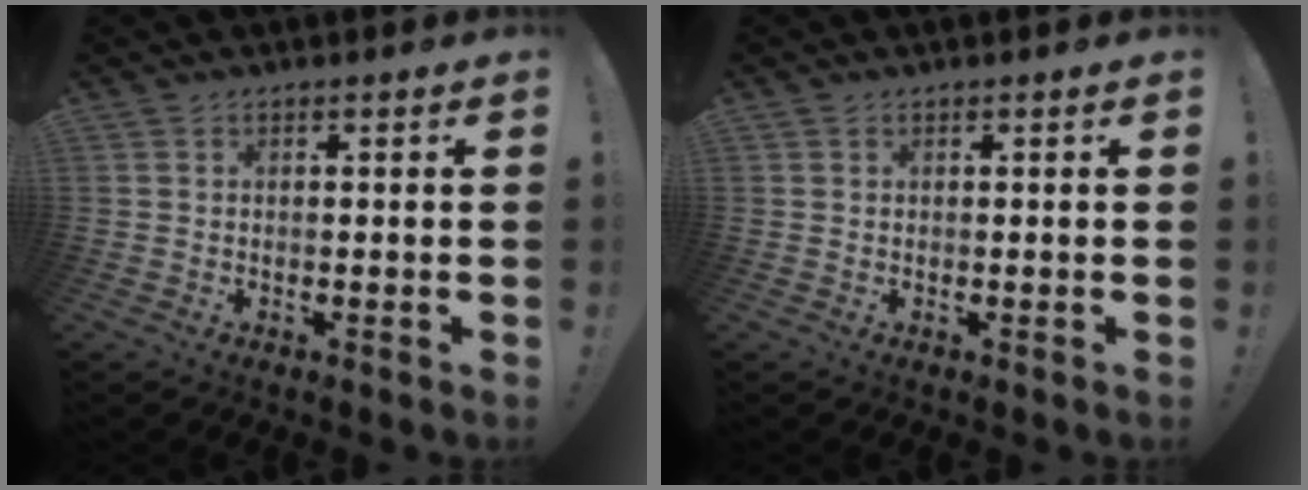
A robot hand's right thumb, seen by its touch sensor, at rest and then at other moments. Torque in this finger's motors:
{"motor_torque": [-0.06, -0.06, -0.13, 0.04, -0.03]}